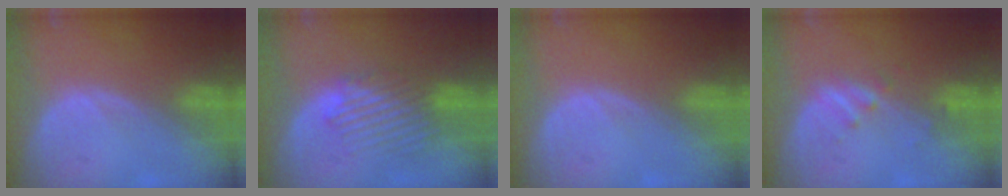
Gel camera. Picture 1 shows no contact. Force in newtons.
{"total": 6.2, "press": 6.1, "slide": 1.5}
{"total": 0.0}
{"total": 2.3, "press": 2.3, "slide": 0.3}